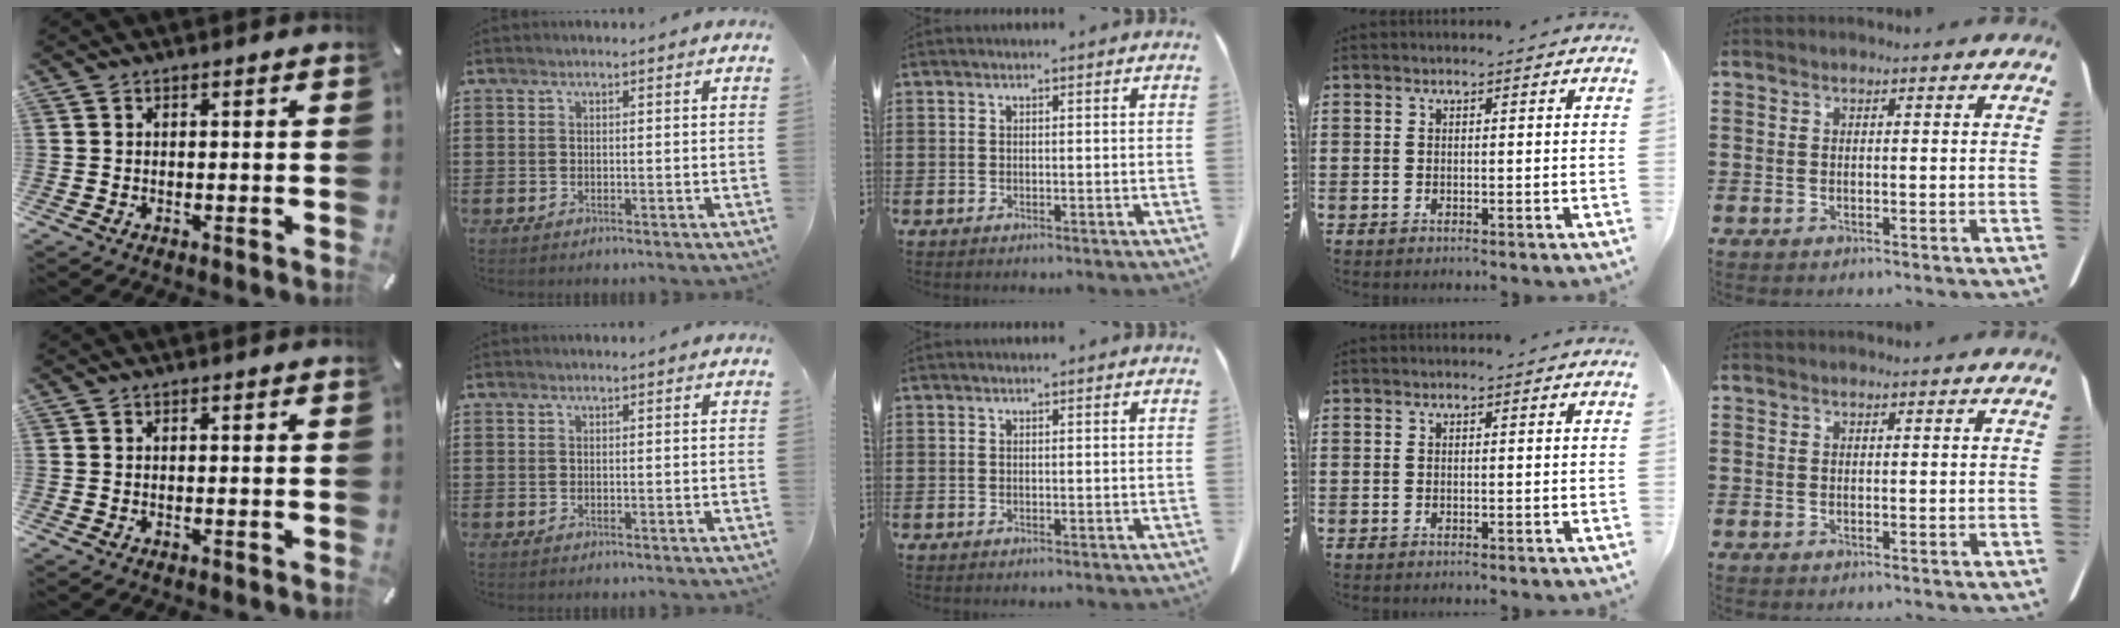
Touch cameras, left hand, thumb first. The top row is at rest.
{}